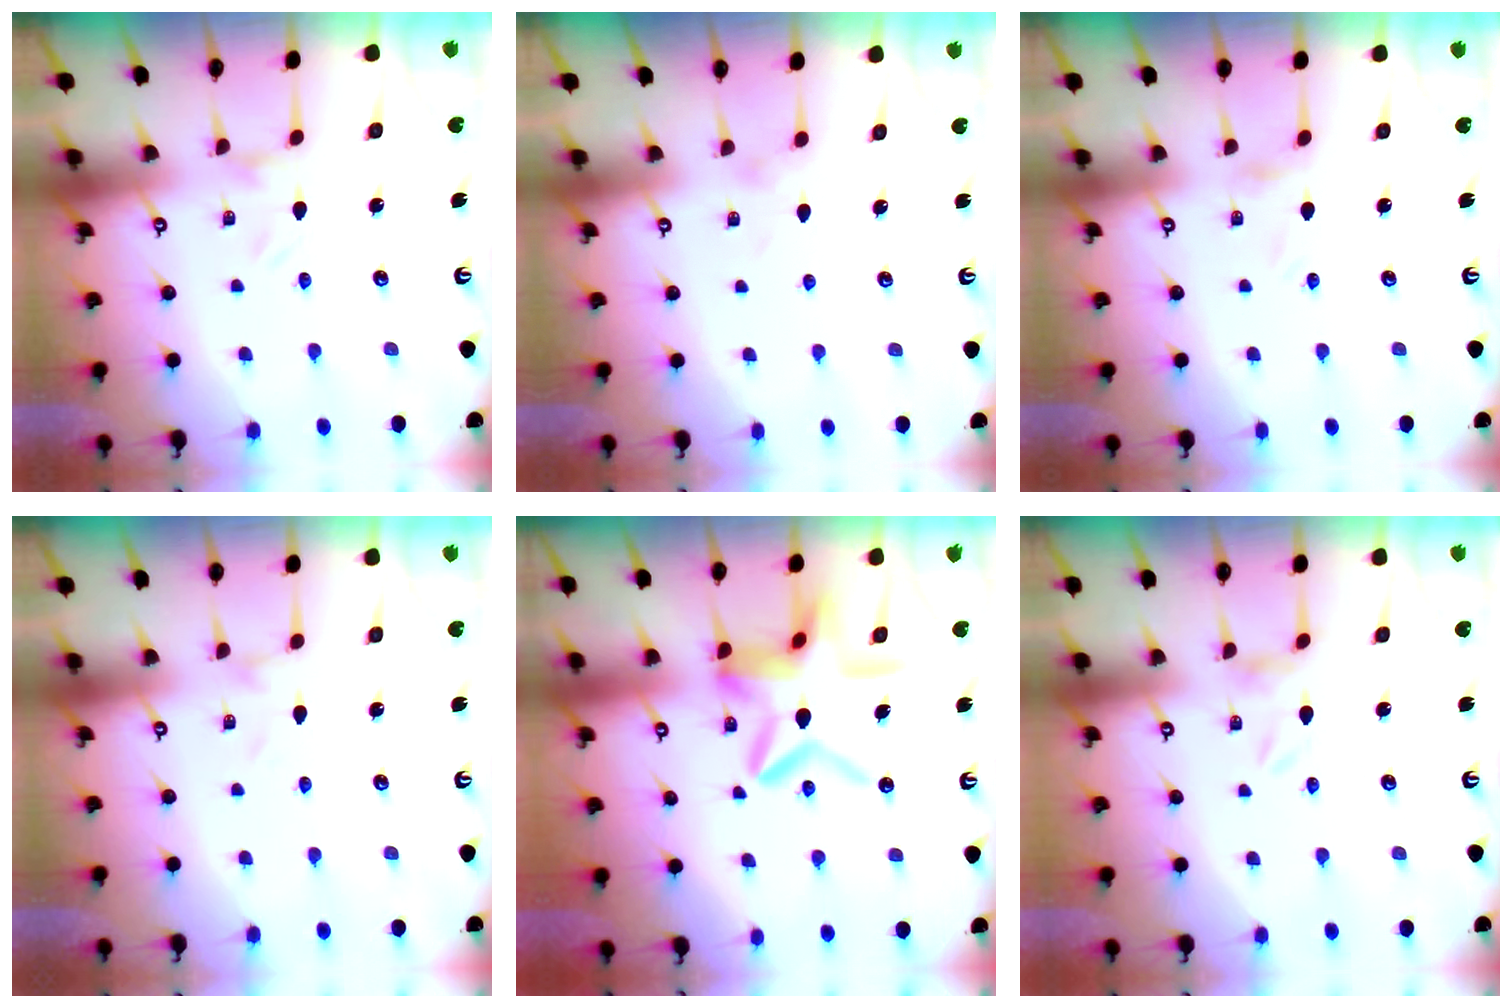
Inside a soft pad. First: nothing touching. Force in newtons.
{"total": 0.0}
{"total": 0.6, "press": 0.6, "slide": 0.1}
{"total": 0.9, "press": 0.9, "slide": 0.1}
{"total": 14.3, "press": 14.2, "slide": 1.3}
{"total": 1.2, "press": 1.2, "slide": 0.3}